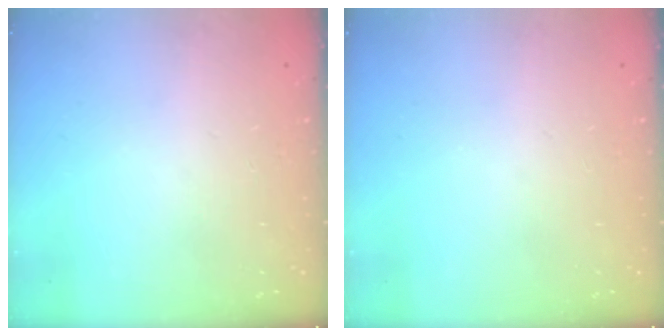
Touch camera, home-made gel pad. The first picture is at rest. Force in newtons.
{"total": 0.0}